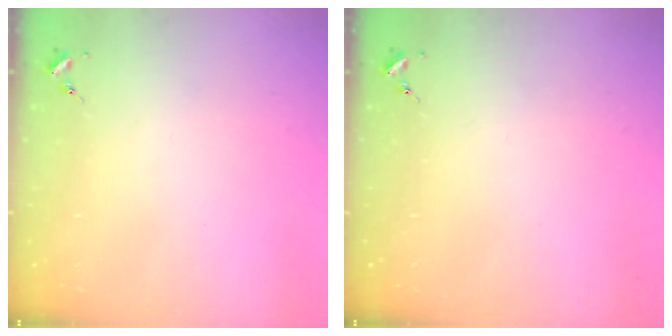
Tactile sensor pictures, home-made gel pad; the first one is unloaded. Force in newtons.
{"total": 0.0}